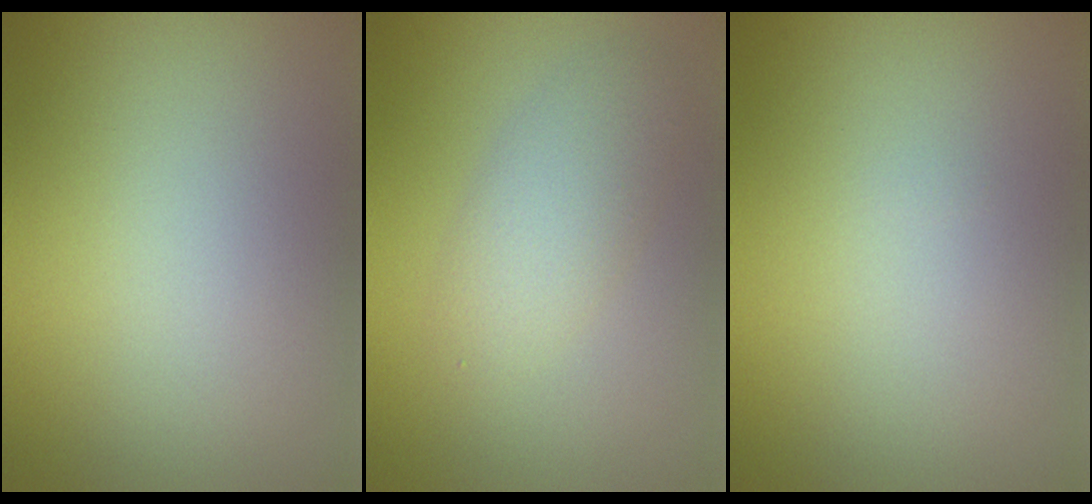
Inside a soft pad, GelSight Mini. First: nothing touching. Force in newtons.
{"total": 2.9, "press": 2.9, "slide": 0.0}
{"total": 0.0}